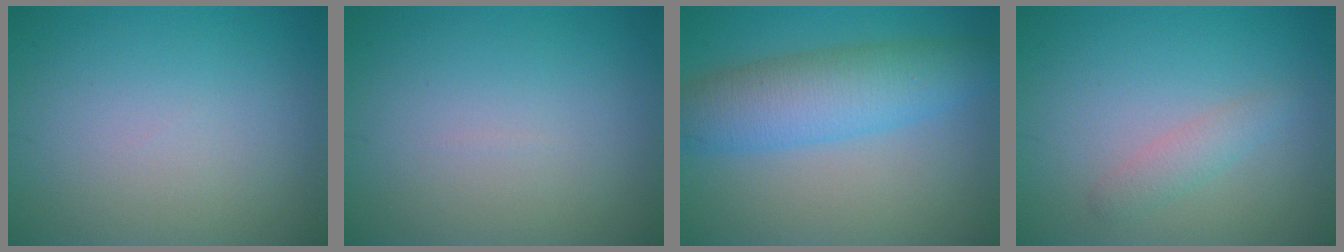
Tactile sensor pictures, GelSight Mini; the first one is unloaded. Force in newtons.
{"total": 0.0}
{"total": 6.6, "press": 6.6, "slide": 0.0}
{"total": 1.6, "press": 1.6, "slide": 0.1}